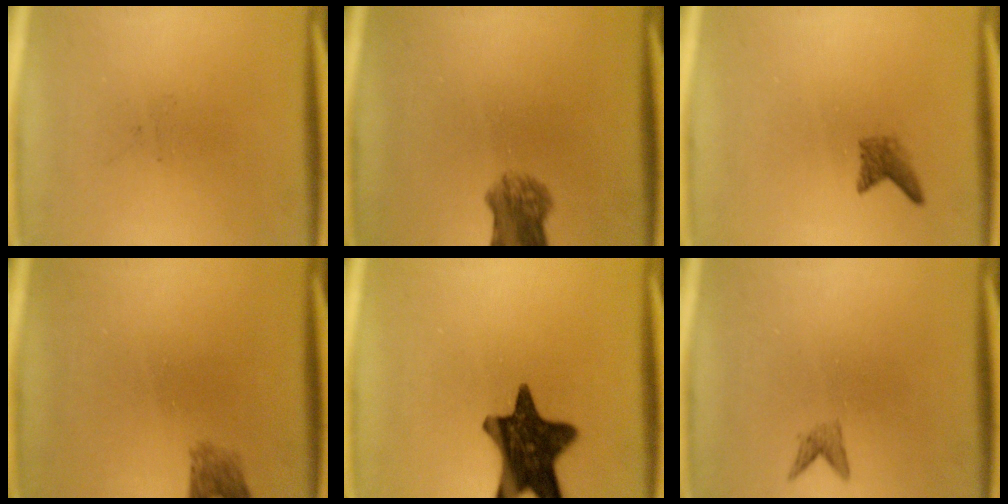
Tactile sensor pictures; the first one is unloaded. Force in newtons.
{"total": 5.1}
{"total": 1.7}
{"total": 2.2}
{"total": 14.7}
{"total": 1.1}